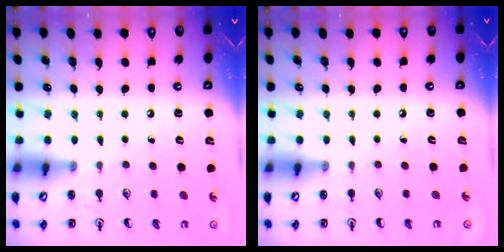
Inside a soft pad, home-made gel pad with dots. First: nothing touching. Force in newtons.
{"total": 0.0}